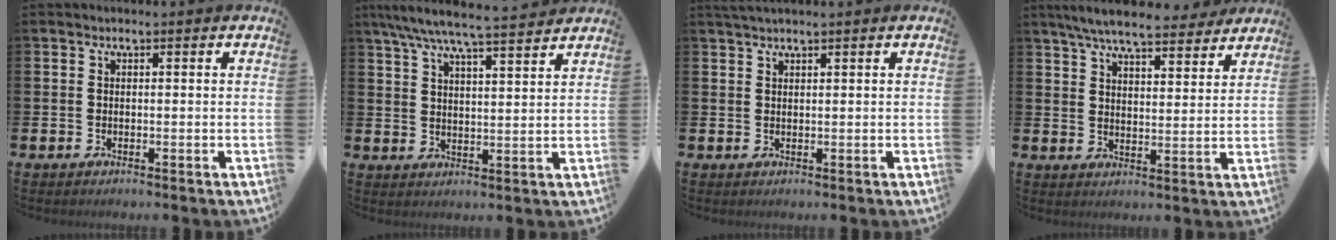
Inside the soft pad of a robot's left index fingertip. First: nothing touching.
{"total": 7.3, "force": [6.8, 0.3, 2.7], "torque": [-0.067, -0.037, 0.118]}
{"total": 1.5, "force": [1.4, 0.0, 0.6], "torque": [-0.016, 0.003, 0.027]}
{"total": 7.3, "force": [6.8, 1.3, 2.3], "torque": [-0.053, -0.038, 0.117]}